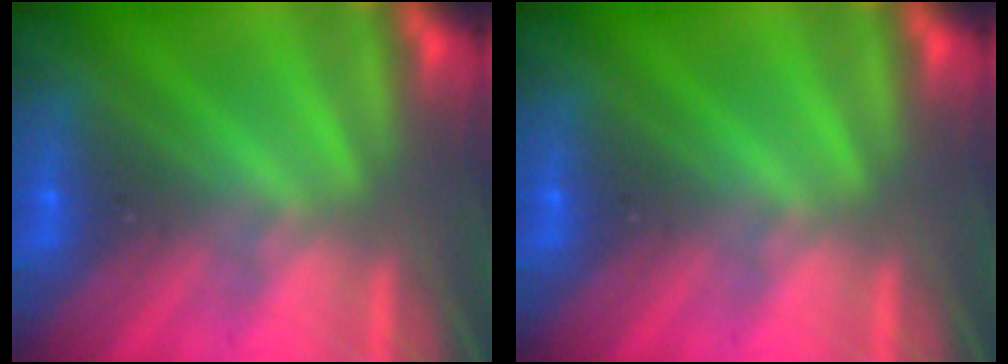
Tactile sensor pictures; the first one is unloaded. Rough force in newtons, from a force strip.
{"total": 0.0}